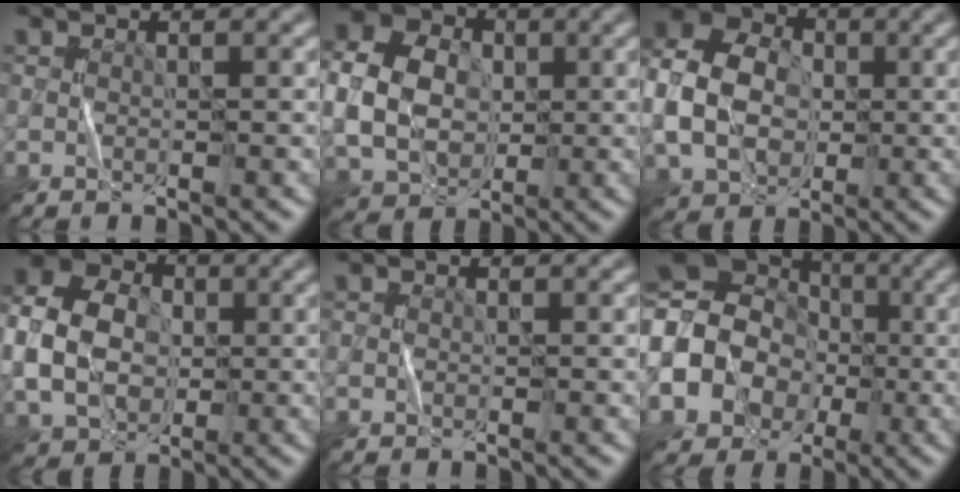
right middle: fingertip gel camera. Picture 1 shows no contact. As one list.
[{"total": 7.2, "force": [0.1, 5.7, 4.4], "torque": [-0.108, 0.010, -0.002]}, {"total": 9.5, "force": [-0.7, 7.4, 5.9], "torque": [-0.135, 0.001, -0.023]}, {"total": 8.1, "force": [-0.4, 6.2, 5.1], "torque": [-0.129, 0.006, -0.013]}, {"total": 0.0}, {"total": 13.1, "force": [-2.1, 11.8, 5.3], "torque": [-0.127, 0.003, -0.065]}]